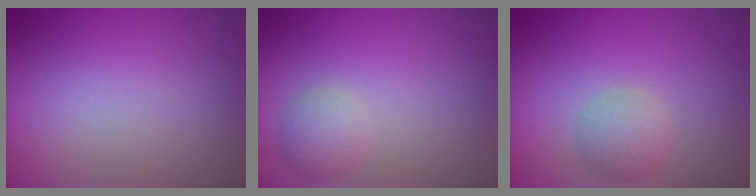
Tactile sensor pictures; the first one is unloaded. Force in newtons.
{"total": 2.2, "press": 2.2, "slide": 0.1}
{"total": 2.3, "press": 2.3, "slide": 0.2}